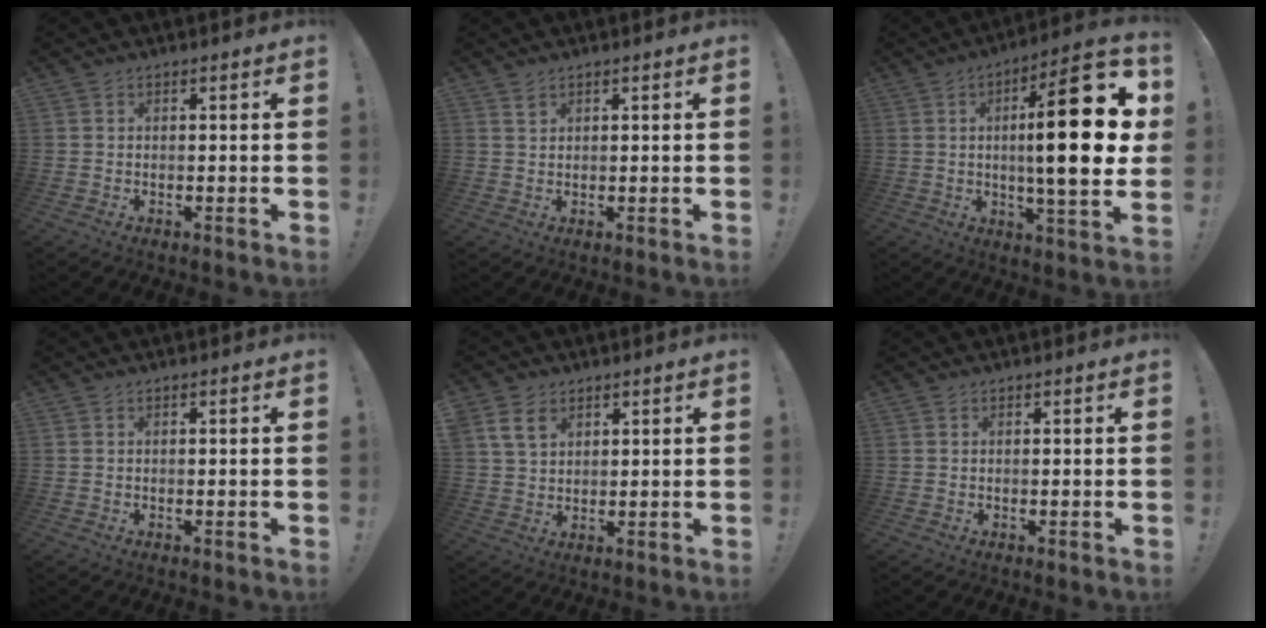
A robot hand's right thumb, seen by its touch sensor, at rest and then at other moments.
{"total": 1.7, "force": [1.3, 0.9, 0.7], "torque": [0.002, -0.008, 0.021]}
{"total": 23.8, "force": [3.3, 5.5, 23.0], "torque": [-0.357, -0.012, 0.040]}
{"total": 0.0}
{"total": 7.5, "force": [3.9, 5.2, 3.7], "torque": [-0.061, -0.006, 0.080]}
{"total": 0.0}